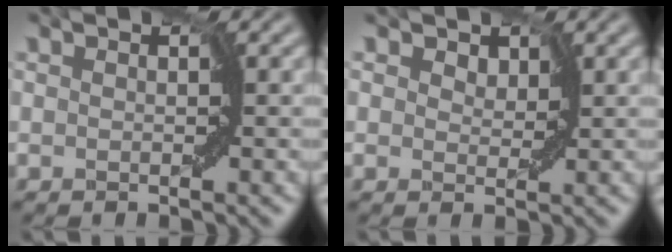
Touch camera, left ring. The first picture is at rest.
{"total": 2.0, "force": [1.2, 1.4, 0.7], "torque": [-0.006, 0.005, 0.009]}